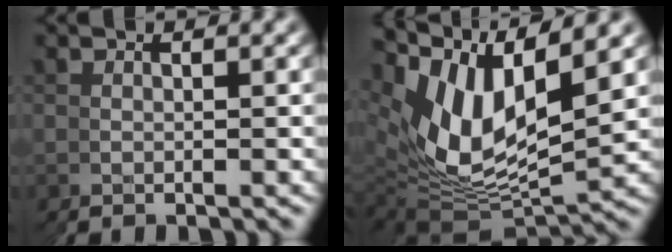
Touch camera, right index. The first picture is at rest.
{"total": 12.5, "force": [1.3, 9.4, 8.2], "torque": [-0.167, -0.022, 0.025]}